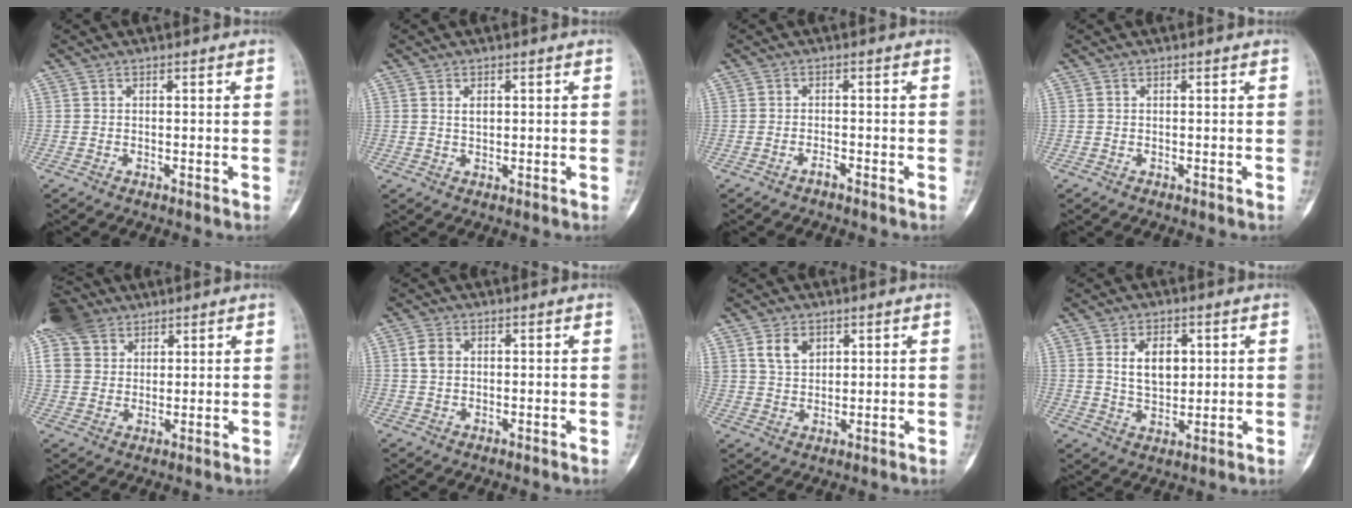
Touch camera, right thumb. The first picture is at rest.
{"total": 1.8, "force": [0.6, 1.1, 1.4], "torque": [-0.021, -0.003, 0.013]}
{"total": 1.2, "force": [-1.1, 0.2, 0.5], "torque": [-0.013, 0.008, -0.020]}
{"total": 0.0}
{"total": 11.2, "force": [7.1, 7.5, 4.3], "torque": [-0.072, -0.001, 0.140]}
{"total": 3.2, "force": [0.7, 2.3, 2.1], "torque": [-0.038, 0.003, 0.015]}
{"total": 5.3, "force": [2.7, 3.7, 2.7], "torque": [-0.033, -0.015, 0.055]}
{"total": 7.7, "force": [2.2, 4.9, 5.5], "torque": [-0.071, -0.014, 0.045]}